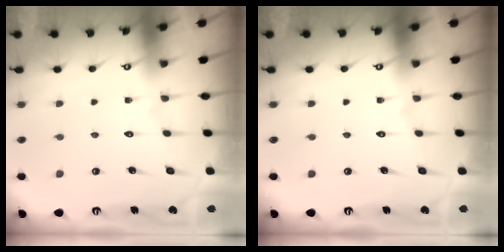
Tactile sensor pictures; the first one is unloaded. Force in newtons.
{"total": 0.0}